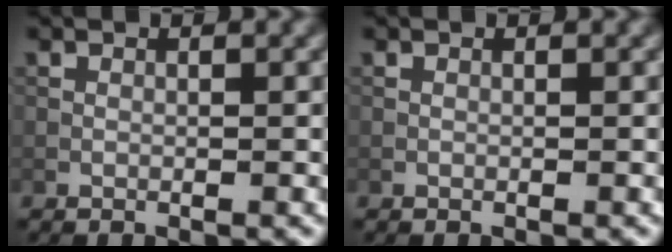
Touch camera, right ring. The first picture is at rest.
{"total": 0.0}